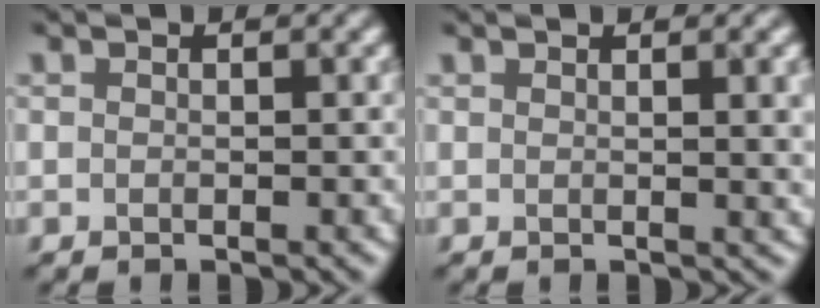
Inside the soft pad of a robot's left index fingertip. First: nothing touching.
{"total": 3.6, "force": [1.3, 1.2, 3.1], "torque": [-0.025, 0.006, 0.018]}